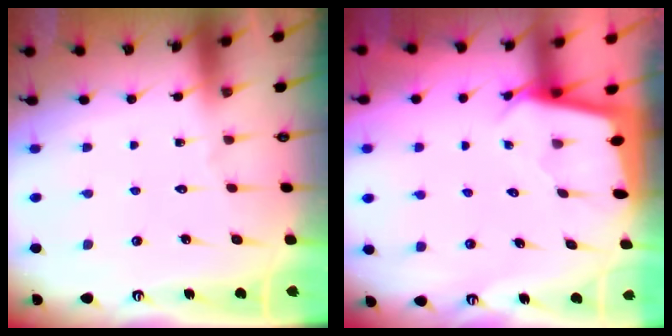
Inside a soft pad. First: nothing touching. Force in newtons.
{"total": 2.3, "press": 2.3, "slide": 0.1}